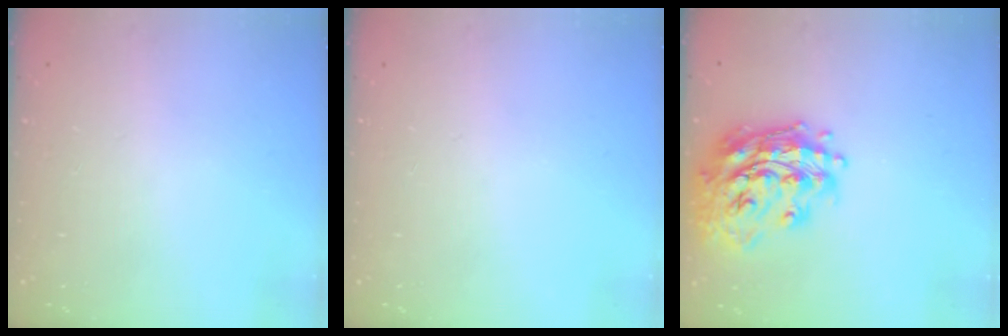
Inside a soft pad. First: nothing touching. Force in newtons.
{"total": 0.0}
{"total": 19.9, "press": 19.8, "slide": 2.1}